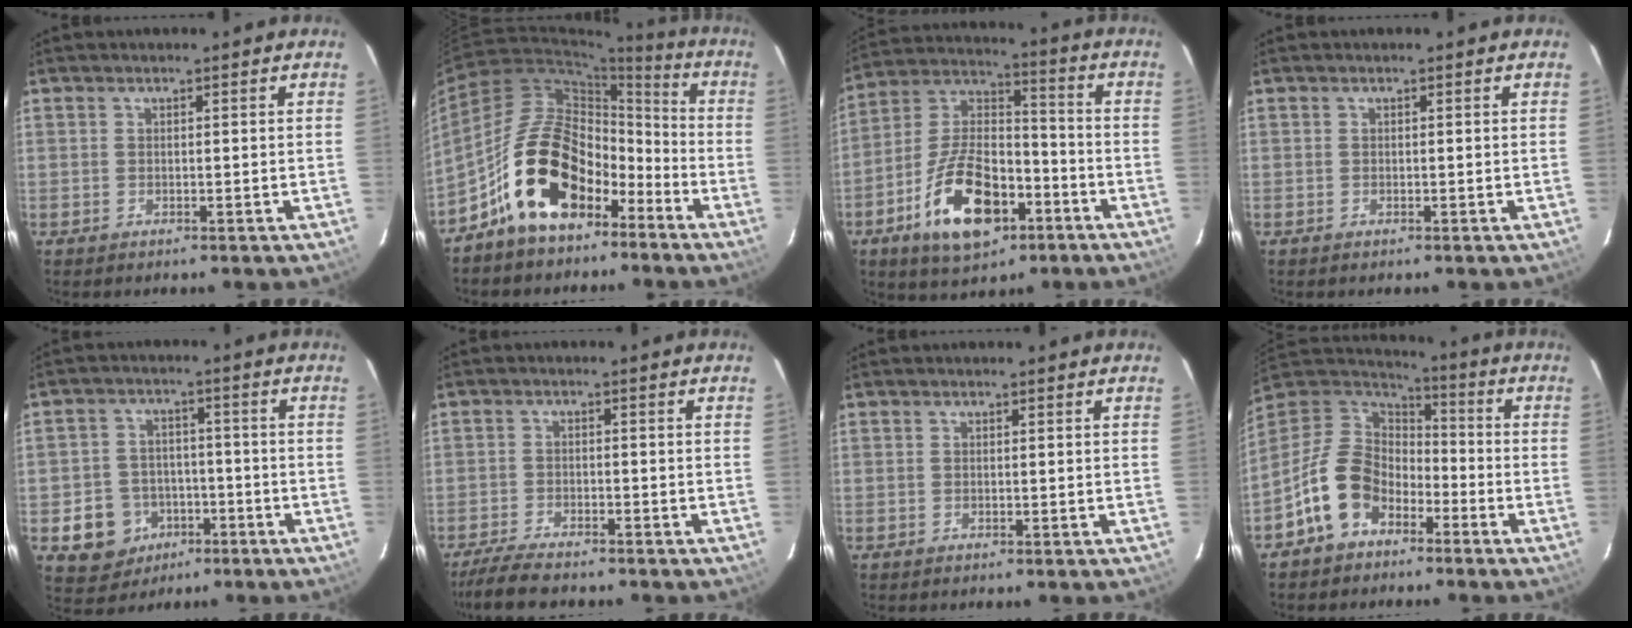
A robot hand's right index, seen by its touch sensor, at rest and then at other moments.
{"total": 17.3, "force": [-10.2, 10.0, 9.7], "torque": [-0.172, 0.032, -0.165]}
{"total": 18.0, "force": [-8.3, 9.2, 13.1], "torque": [-0.263, 0.013, -0.137]}
{"total": 0.0}
{"total": 9.5, "force": [-4.1, 8.4, 2.0], "torque": [-0.061, 0.027, -0.048]}
{"total": 7.5, "force": [-6.7, 1.3, 3.1], "torque": [-0.089, -0.020, -0.119]}
{"total": 0.0}
{"total": 12.9, "force": [-6.8, 9.2, 6.0], "torque": [-0.135, 0.023, -0.123]}